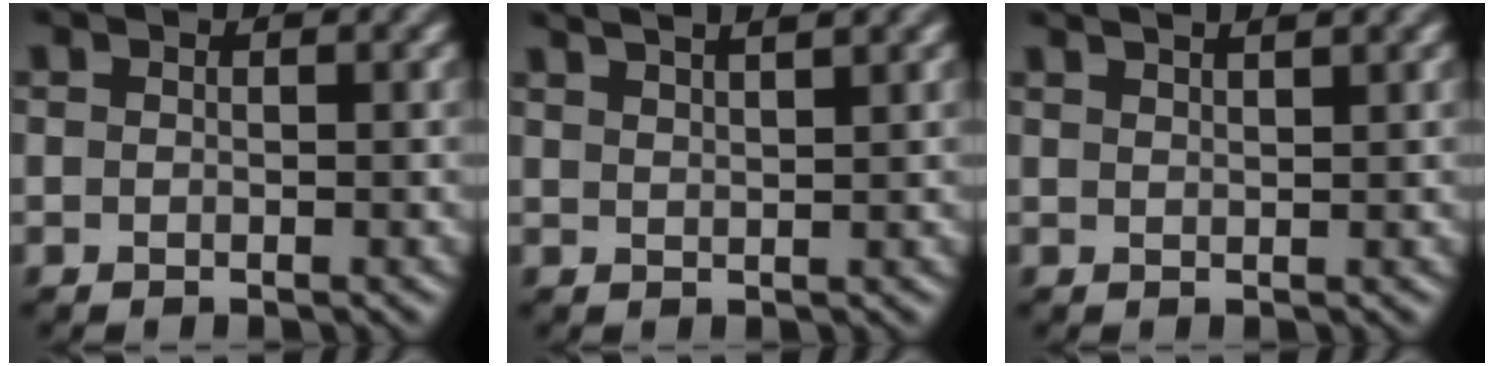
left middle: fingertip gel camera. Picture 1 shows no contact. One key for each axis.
{"total": 5.1, "fx": 3.9, "fy": 1.5, "fz": 2.9, "tx": -0.014, "ty": 0.034, "tz": 0.026}
{"total": 4.0, "fx": 3.0, "fy": 1.4, "fz": 2.3, "tx": -0.003, "ty": 0.030, "tz": 0.011}